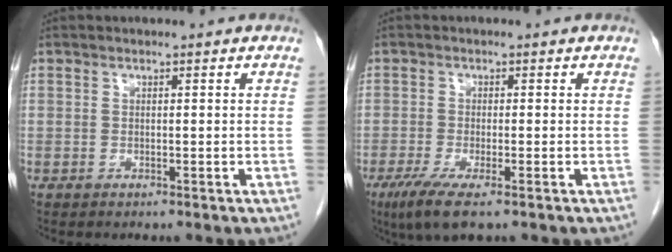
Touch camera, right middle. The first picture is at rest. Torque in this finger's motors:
{"motor_torque": [1.02, -0.81, 0.41, 0.10]}